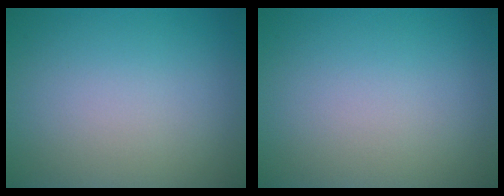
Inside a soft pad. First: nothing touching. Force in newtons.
{"total": 0.0}